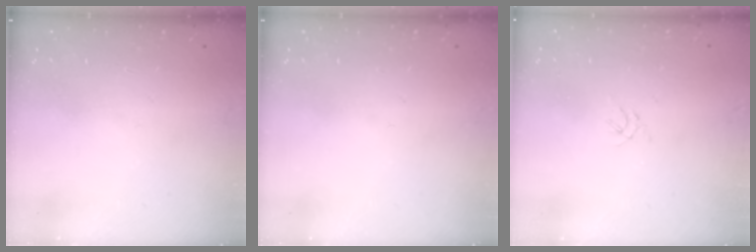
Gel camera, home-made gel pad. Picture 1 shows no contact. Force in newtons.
{"total": 0.0}
{"total": 1.2, "press": 1.1, "slide": 0.5}